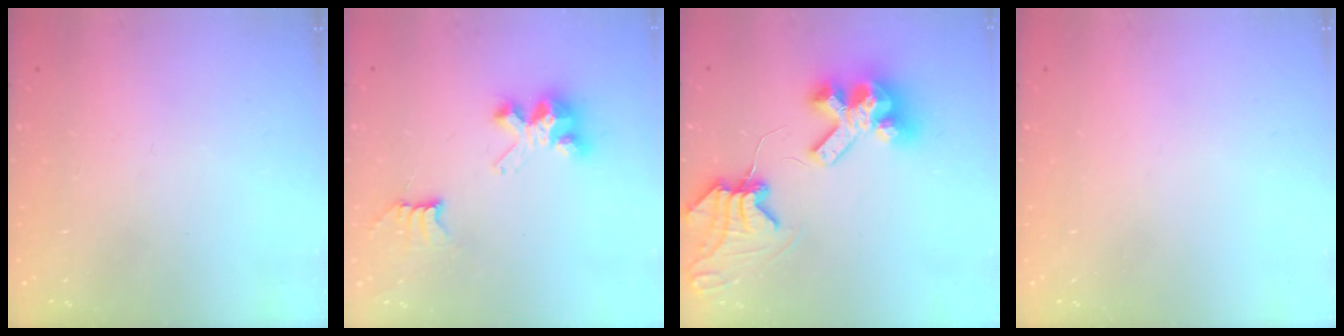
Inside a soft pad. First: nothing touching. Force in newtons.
{"total": 7.0, "press": 7.0, "slide": 0.2}
{"total": 11.3, "press": 11.2, "slide": 1.3}
{"total": 0.0}